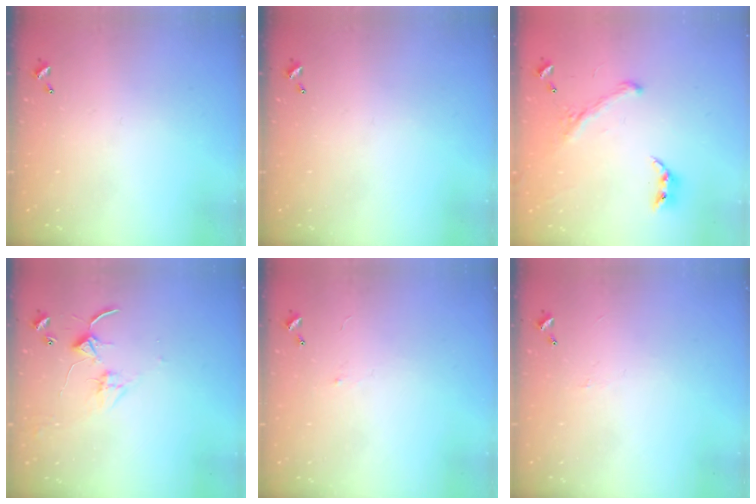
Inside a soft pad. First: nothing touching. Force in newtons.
{"total": 0.0}
{"total": 1.6, "press": 1.1, "slide": 1.2}
{"total": 2.8, "press": 2.8, "slide": 0.4}
{"total": 0.6, "press": 0.0, "slide": 0.6}
{"total": 0.8, "press": 0.7, "slide": 0.5}